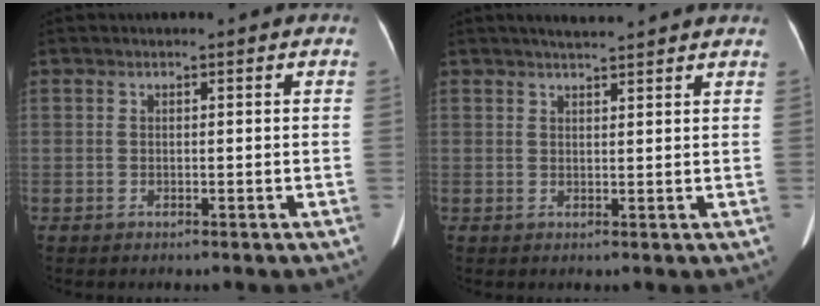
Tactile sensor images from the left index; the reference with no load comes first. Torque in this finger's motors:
{"motor_torque": [0.21, -0.46, -0.02, 0.02]}